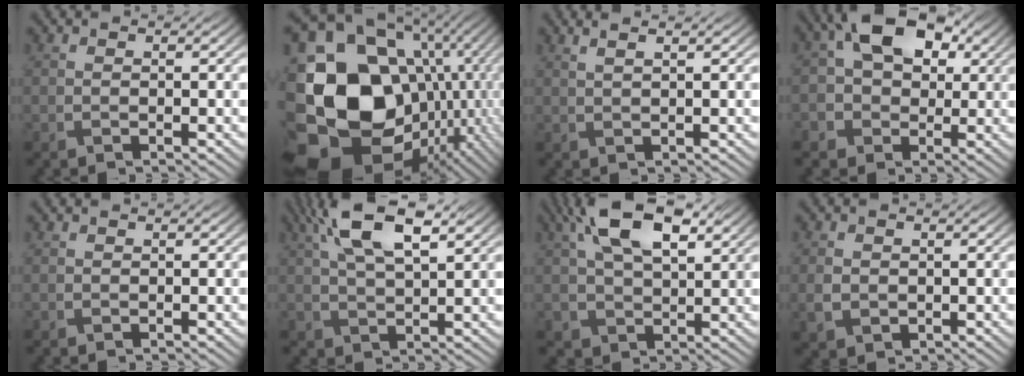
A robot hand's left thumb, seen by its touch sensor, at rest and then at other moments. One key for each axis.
{"total": 23.1, "fx": -2.3, "fy": 18.3, "fz": 13.9, "tx": -0.326, "ty": -0.055, "tz": 0.002}
{"total": 2.4, "fx": 1.5, "fy": 0.6, "fz": 1.7, "tx": -0.023, "ty": 0.009, "tz": 0.009}
{"total": 9.7, "fx": 1.8, "fy": 7.4, "fz": 5.9, "tx": -0.120, "ty": 0.015, "tz": 0.021}
{"total": 0.0}
{"total": 9.7, "fx": 4.6, "fy": 4.0, "fz": 7.5, "tx": -0.166, "ty": 0.015, "tz": 0.087}
{"total": 11.3, "fx": 4.6, "fy": 6.1, "fz": 8.3, "tx": -0.178, "ty": 0.014, "tz": 0.084}
{"total": 2.4, "fx": 0.0, "fy": 2.0, "fz": 1.4, "tx": -0.041, "ty": -0.006, "tz": 0.002}